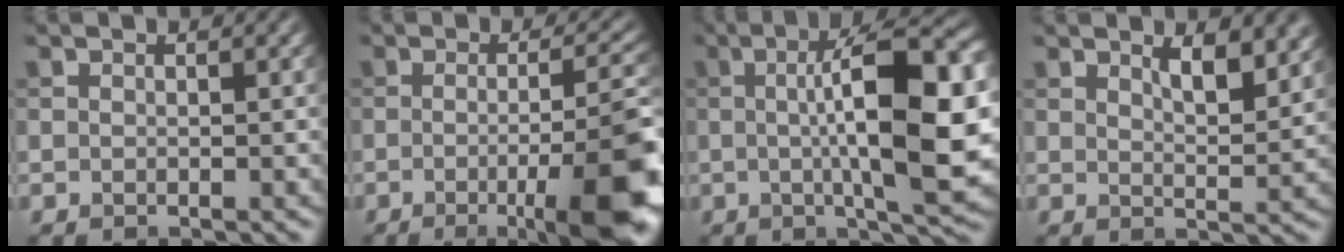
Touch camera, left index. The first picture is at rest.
{"total": 11.5, "force": [-3.2, 2.7, 10.7], "torque": [-0.123, -0.010, -0.040]}
{"total": 12.4, "force": [0.5, 3.3, 11.9], "torque": [-0.163, 0.006, 0.006]}
{"total": 4.0, "force": [2.4, 1.3, 2.8], "torque": [-0.045, -0.008, 0.042]}